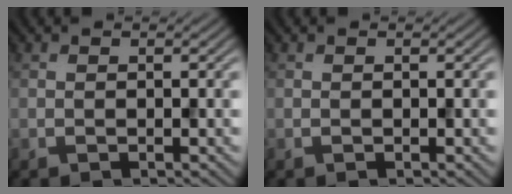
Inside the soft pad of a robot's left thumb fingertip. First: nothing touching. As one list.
[{"total": 0.0}]